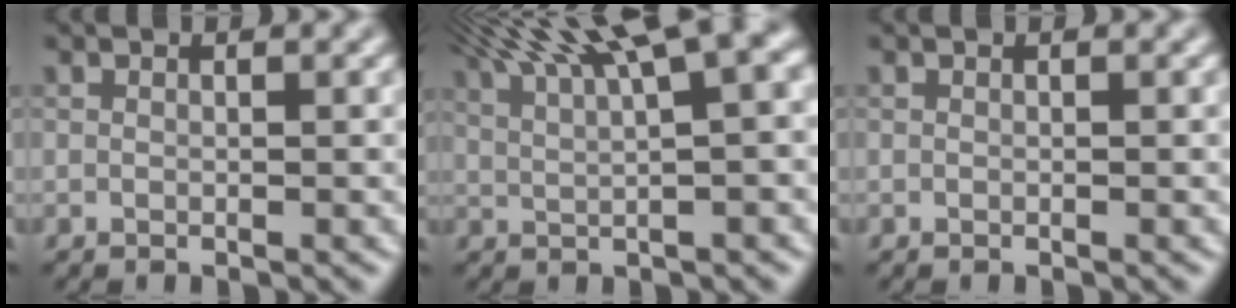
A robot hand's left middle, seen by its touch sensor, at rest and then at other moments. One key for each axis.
{"total": 11.8, "fx": 7.1, "fy": 3.2, "fz": 8.9, "tx": -0.122, "ty": 0.037, "tz": 0.094}
{"total": 0.0}